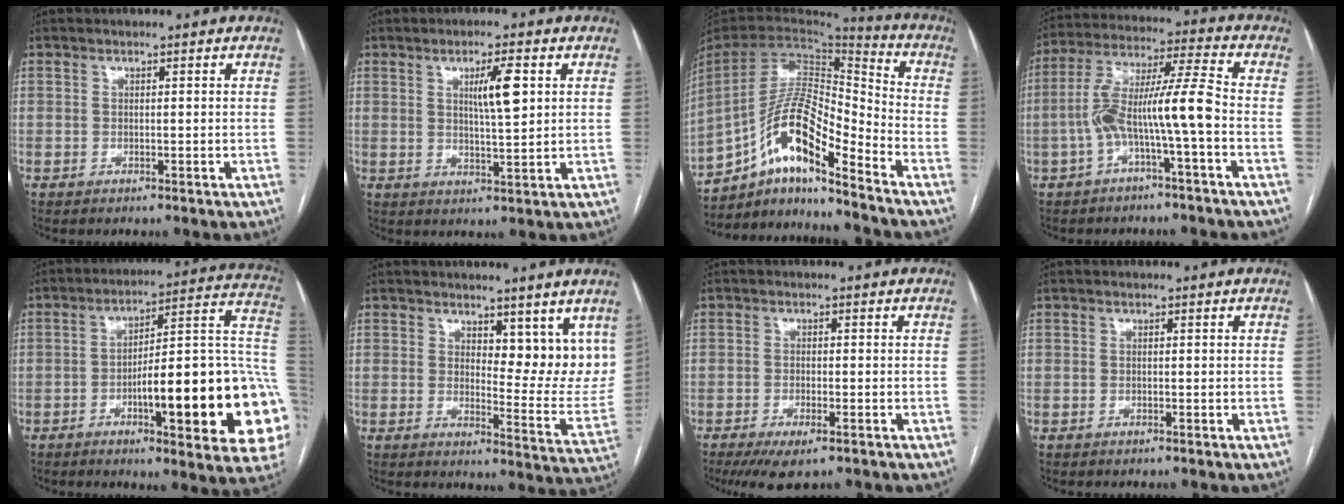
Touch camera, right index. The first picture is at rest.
{"total": 5.8, "force": [1.9, 0.6, 5.5], "torque": [-0.094, 0.001, 0.034]}
{"total": 16.5, "force": [-10.5, 2.9, 12.5], "torque": [-0.250, 0.015, -0.183]}
{"total": 10.8, "force": [-2.9, 0.0, 10.4], "torque": [-0.201, 0.035, -0.055]}
{"total": 24.9, "force": [-5.6, 4.2, 23.9], "torque": [-0.234, 0.018, -0.070]}
{"total": 9.8, "force": [6.9, 3.7, 5.9], "torque": [-0.066, -0.026, 0.091]}
{"total": 5.5, "force": [-3.6, 1.4, 3.9], "torque": [-0.068, -0.013, -0.054]}
{"total": 0.0}